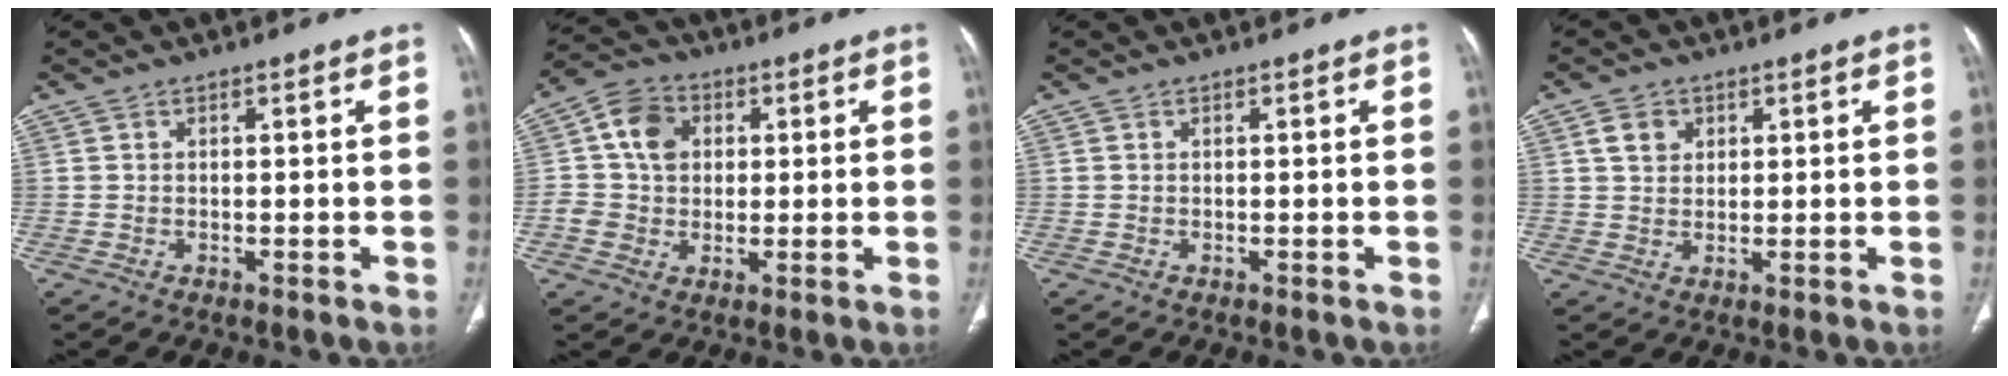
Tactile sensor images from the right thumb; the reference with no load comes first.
{"total": 8.8, "force": [1.7, 7.3, 4.7], "torque": [-0.054, 0.010, 0.025]}
{"total": 0.0}
{"total": 4.0, "force": [1.7, 3.1, 1.8], "torque": [-0.014, -0.006, 0.033]}